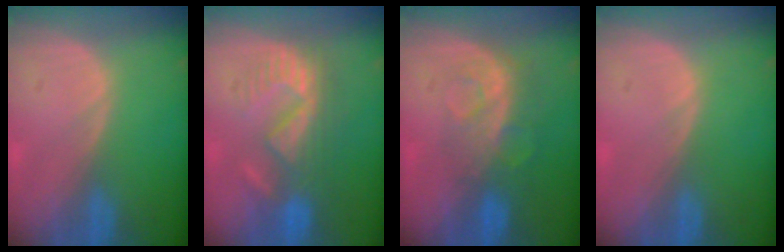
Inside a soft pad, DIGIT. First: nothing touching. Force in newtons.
{"total": 8.6, "press": 8.2, "slide": 2.6}
{"total": 8.3, "press": 7.0, "slide": 4.5}
{"total": 0.0}